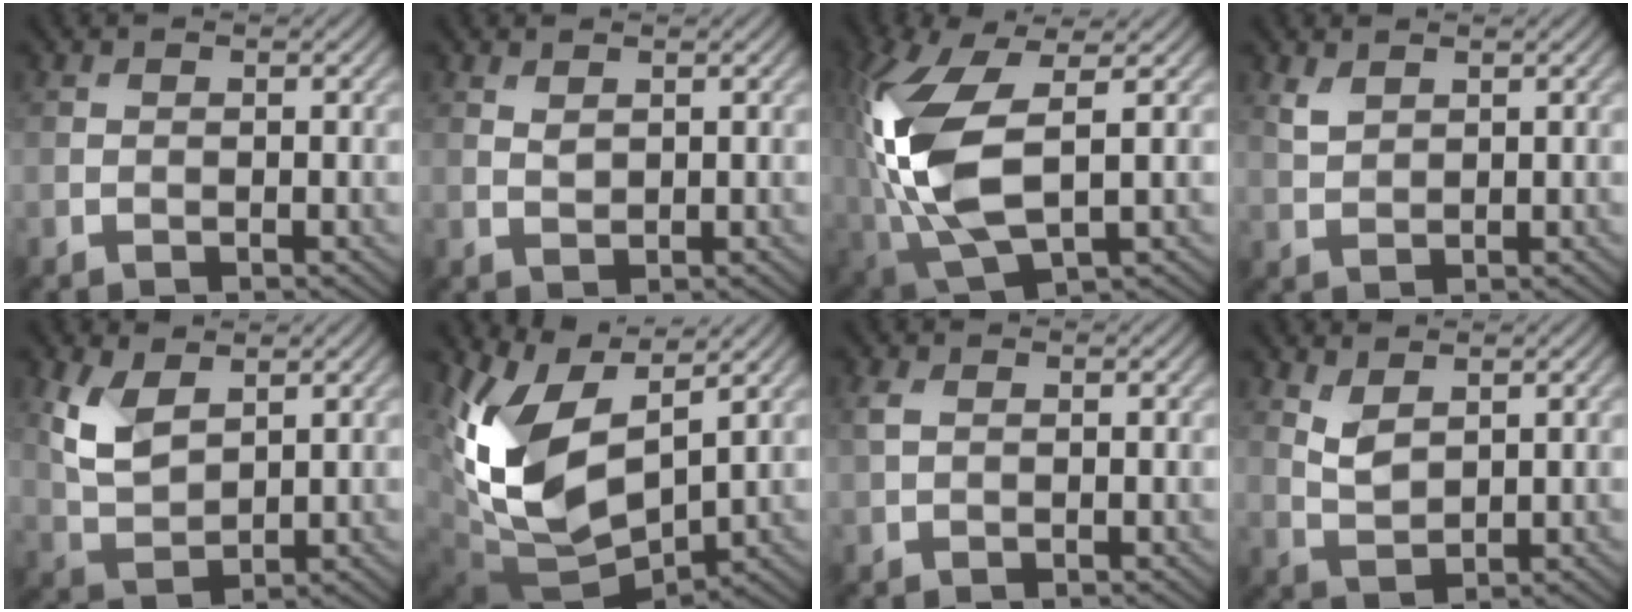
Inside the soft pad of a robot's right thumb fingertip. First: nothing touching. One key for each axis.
{"total": 1.1, "fx": 0.9, "fy": 0.4, "fz": 0.6, "tx": -0.020, "ty": -0.003, "tz": 0.021}
{"total": 13.7, "fx": 0.3, "fy": 6.8, "fz": 11.9, "tx": -0.301, "ty": -0.012, "tz": 0.013}
{"total": 2.1, "fx": 1.4, "fy": 1.0, "fz": 1.1, "tx": -0.033, "ty": -0.001, "tz": 0.035}
{"total": 6.2, "fx": 2.8, "fy": 3.4, "fz": 4.3, "tx": -0.108, "ty": -0.005, "tz": 0.058}
{"total": 13.2, "fx": 3.4, "fy": 7.3, "fz": 10.4, "tx": -0.255, "ty": -0.013, "tz": 0.075}
{"total": 1.6, "fx": 0.5, "fy": 0.9, "fz": 1.1, "tx": -0.035, "ty": 0.004, "tz": 0.010}
{"total": 3.1, "fx": 1.9, "fy": 1.3, "fz": 2.0, "tx": -0.053, "ty": -0.006, "tz": 0.045}